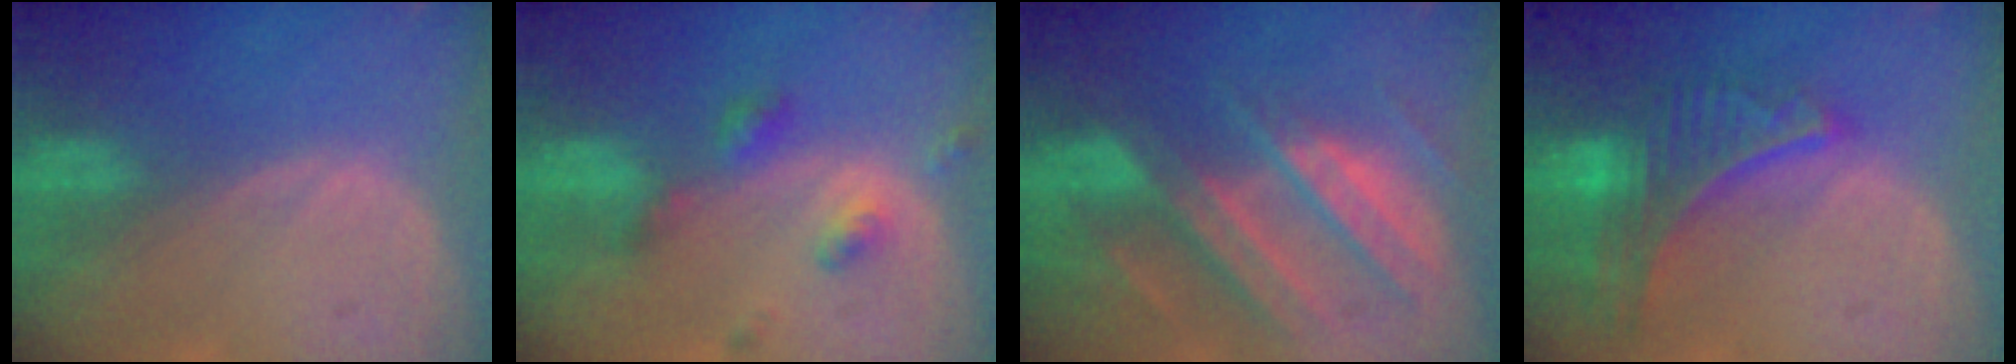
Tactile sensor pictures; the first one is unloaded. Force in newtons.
{"total": 5.1, "press": 4.5, "slide": 2.5}
{"total": 10.3, "press": 9.1, "slide": 4.9}
{"total": 8.9, "press": 7.8, "slide": 4.2}